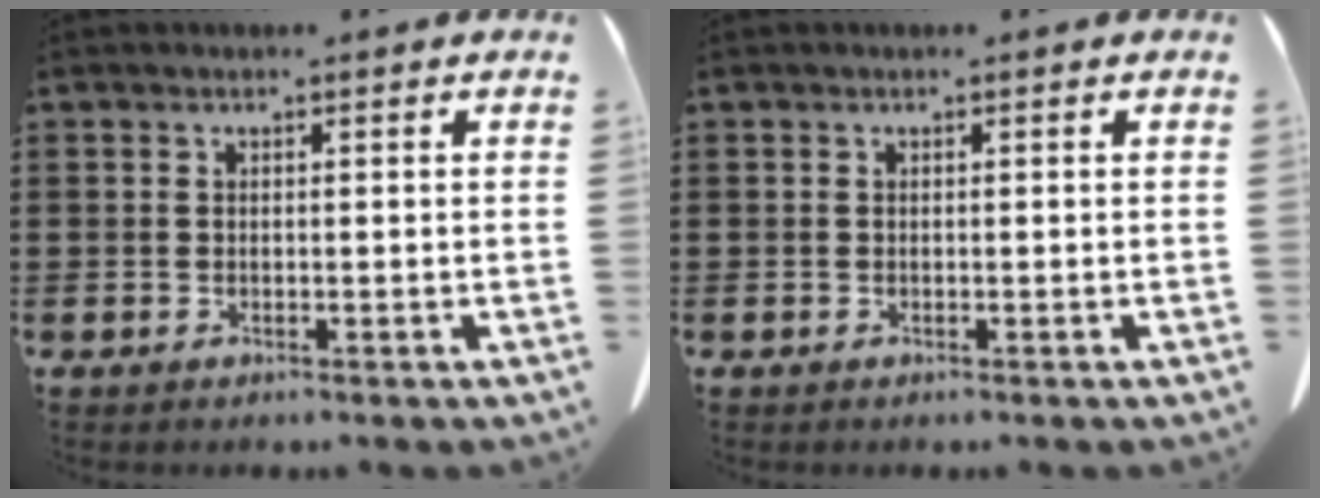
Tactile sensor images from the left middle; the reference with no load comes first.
{"total": 0.0}